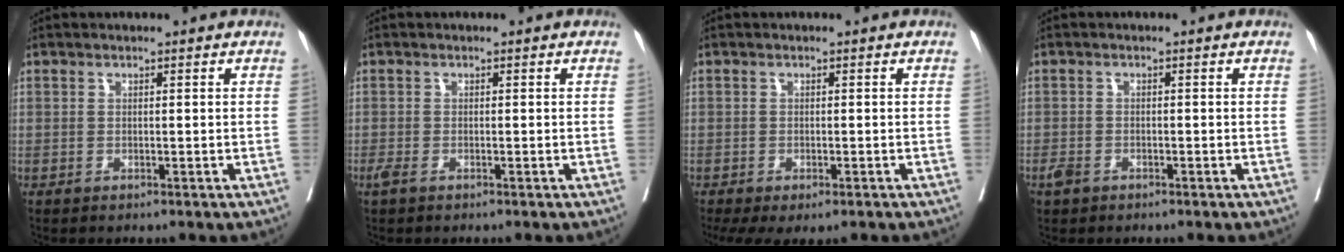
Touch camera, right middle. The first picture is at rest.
{"total": 1.1, "force": [-0.7, 0.4, 0.8], "torque": [-0.023, -0.004, -0.013]}
{"total": 7.0, "force": [-4.9, 2.7, 4.1], "torque": [-0.067, -0.011, -0.075]}
{"total": 1.8, "force": [-1.1, 1.1, 0.7], "torque": [-0.020, 0.001, -0.017]}